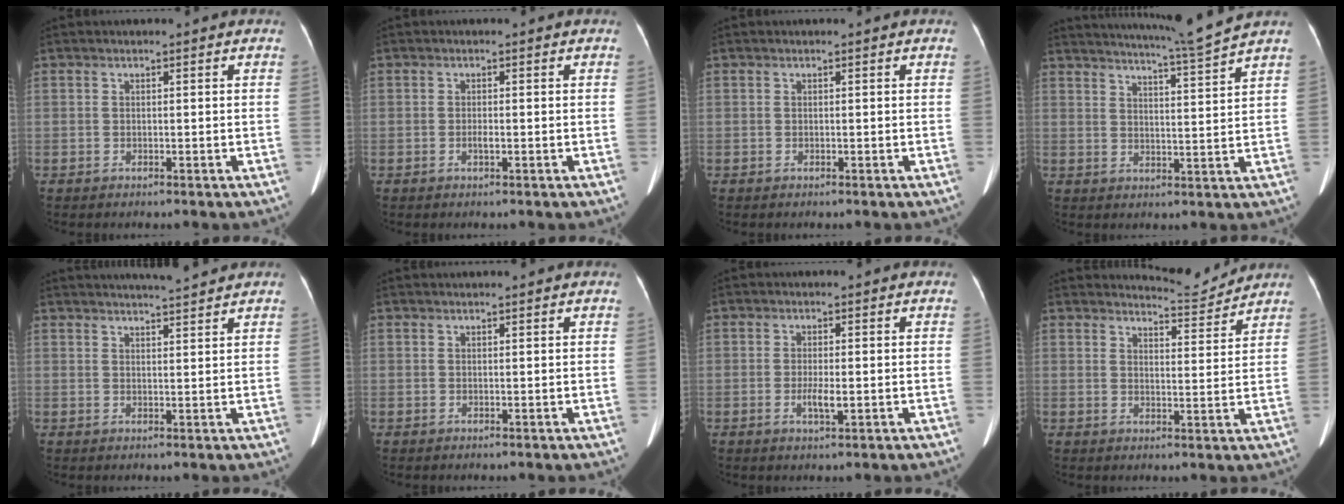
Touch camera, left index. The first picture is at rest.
{"total": 0.9, "force": [-0.4, 0.2, 0.8], "torque": [-0.019, -0.001, -0.008]}
{"total": 0.0}
{"total": 9.6, "force": [8.7, -2.7, 3.0], "torque": [-0.056, -0.031, 0.131]}
{"total": 6.5, "force": [6.1, -0.3, 2.2], "torque": [-0.038, 0.012, 0.084]}
{"total": 2.1, "force": [2.0, 0.1, 0.8], "torque": [-0.007, 0.024, 0.029]}
{"total": 2.3, "force": [-0.5, 0.5, 2.2], "torque": [-0.048, -0.004, -0.008]}
{"total": 5.0, "force": [4.9, -0.3, -0.8], "torque": [0.000, -0.020, 0.070]}